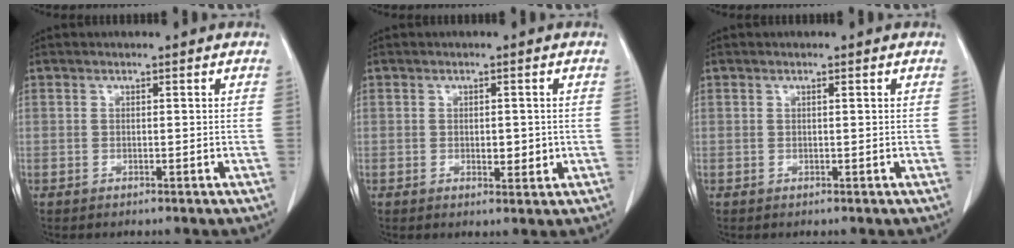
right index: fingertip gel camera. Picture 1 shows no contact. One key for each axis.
{"total": 2.5, "fx": -0.1, "fy": 1.3, "fz": 2.1, "tx": -0.030, "ty": -0.003, "tz": 0.004}
{"total": 0.0}